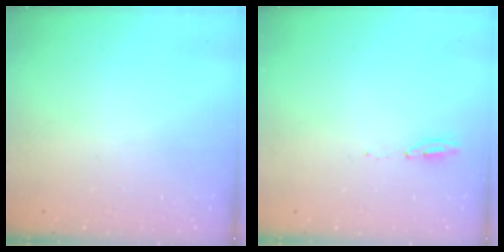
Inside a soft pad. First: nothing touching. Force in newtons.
{"total": 15.0, "press": 4.8, "slide": 14.3}